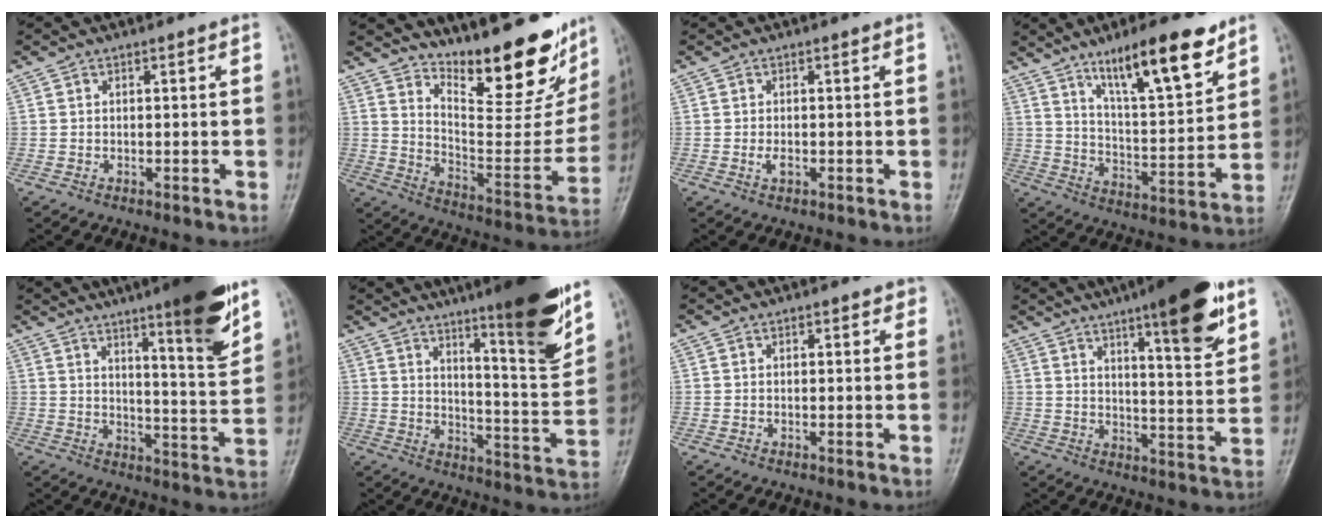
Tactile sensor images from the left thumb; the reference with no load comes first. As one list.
[{"total": 23.3, "force": [17.2, 7.1, 14.0], "torque": [-0.167, -0.118, 0.256]}, {"total": 1.4, "force": [-0.2, 0.8, 1.2], "torque": [-0.020, -0.002, -0.003]}, {"total": 15.9, "force": [10.5, 4.0, 11.3], "torque": [-0.157, -0.058, 0.180]}, {"total": 15.3, "force": [9.6, 1.7, 11.8], "torque": [-0.152, -0.059, 0.142]}, {"total": 18.8, "force": [12.3, 2.2, 14.0], "torque": [-0.173, -0.077, 0.186]}, {"total": 1.2, "force": [0.8, 0.7, 0.5], "torque": [0.005, -0.003, 0.005]}, {"total": 15.9, "force": [9.6, 2.9, 12.3], "torque": [-0.161, -0.053, 0.142]}]